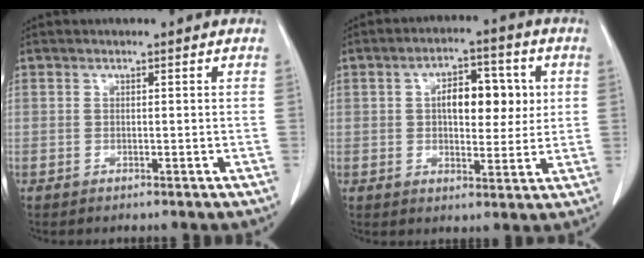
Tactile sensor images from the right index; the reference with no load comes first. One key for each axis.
{"total": 8.7, "fx": 1.6, "fy": 4.1, "fz": 7.5, "tx": -0.112, "ty": 0.017, "tz": 0.025}